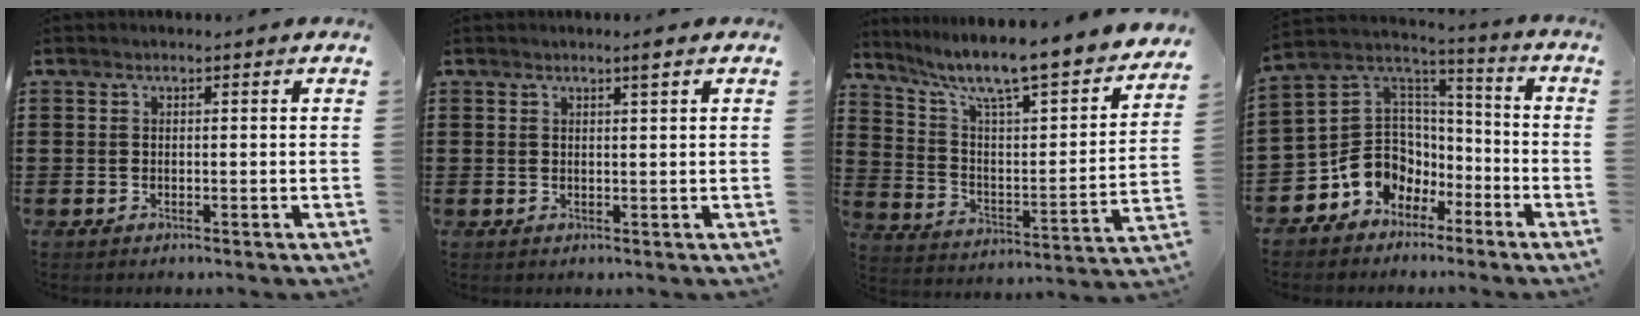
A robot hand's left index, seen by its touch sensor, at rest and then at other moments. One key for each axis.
{"total": 1.8, "fx": 1.3, "fy": -0.1, "fz": 1.2, "tx": -0.017, "ty": -0.006, "tz": 0.021}
{"total": 8.0, "fx": 6.4, "fy": 0.7, "fz": 4.7, "tx": -0.110, "ty": -0.057, "tz": 0.098}
{"total": 9.2, "fx": -4.2, "fy": 8.0, "fz": 1.6, "tx": -0.071, "ty": -0.001, "tz": -0.077}